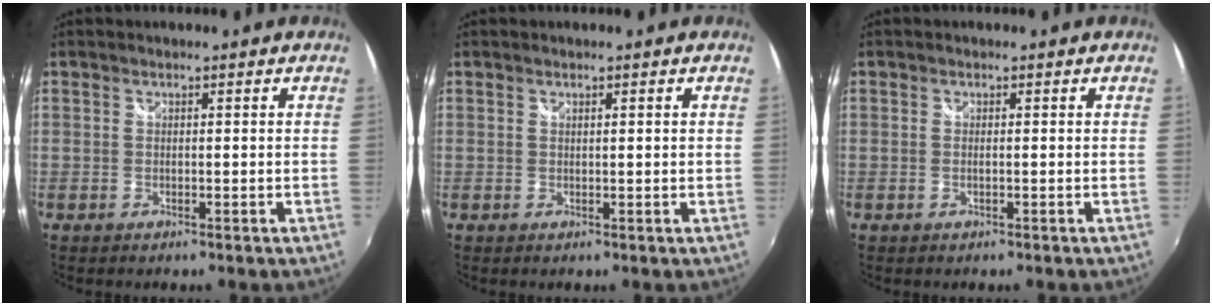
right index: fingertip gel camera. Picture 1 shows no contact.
{"total": 0.7, "force": [0.4, -0.1, 0.6], "torque": [-0.008, 0.003, 0.006]}
{"total": 0.6, "force": [-0.1, -0.2, 0.6], "torque": [-0.007, 0.004, 0.000]}